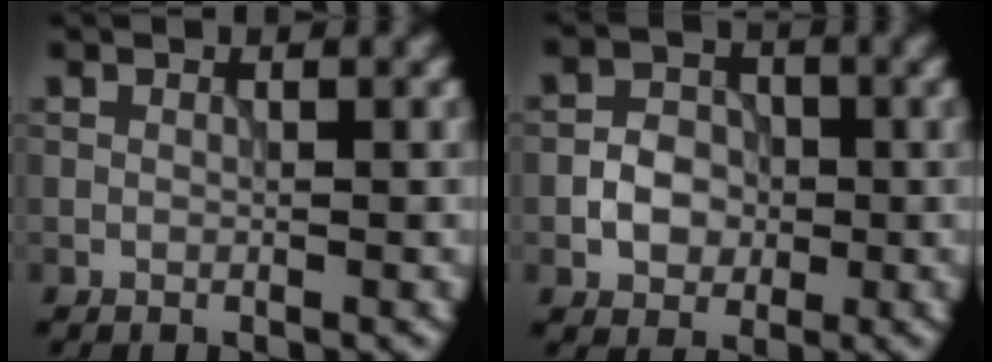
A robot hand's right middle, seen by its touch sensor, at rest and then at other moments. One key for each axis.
{"total": 3.2, "fx": -0.8, "fy": 2.6, "fz": 1.6, "tx": -0.023, "ty": 0.003, "tz": -0.017}